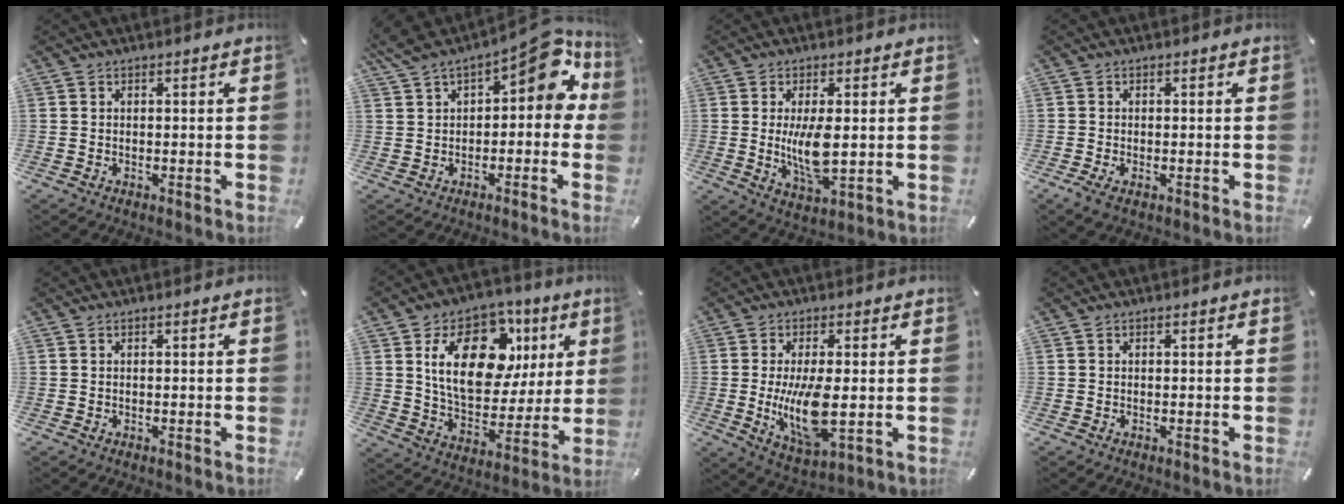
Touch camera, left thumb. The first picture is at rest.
{"total": 12.8, "force": [5.3, 6.5, 9.7], "torque": [-0.126, -0.027, 0.090]}
{"total": 8.9, "force": [0.4, 3.4, 8.2], "torque": [-0.167, -0.019, 0.000]}
{"total": 1.6, "force": [-0.4, 0.9, 1.2], "torque": [-0.021, 0.001, -0.008]}
{"total": 0.0}
{"total": 20.7, "force": [7.9, 13.0, 14.0], "torque": [-0.222, -0.013, 0.140]}
{"total": 12.4, "force": [-0.8, 5.0, 11.3], "torque": [-0.239, -0.028, -0.013]}
{"total": 0.0}